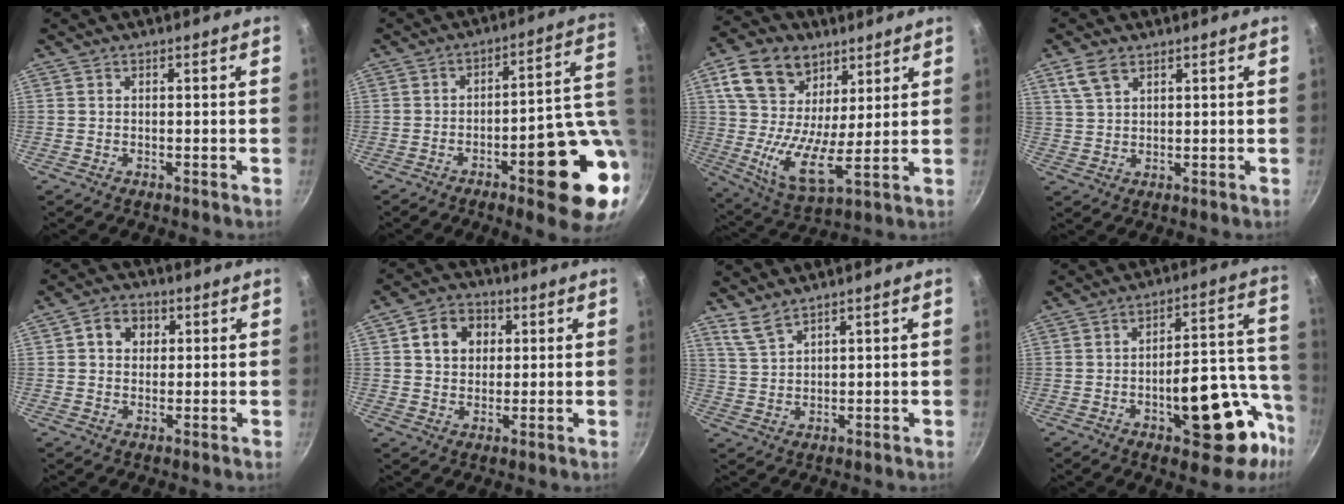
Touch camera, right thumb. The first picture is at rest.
{"total": 18.3, "force": [-3.6, 5.3, 17.1], "torque": [-0.185, 0.017, -0.044]}
{"total": 16.1, "force": [7.5, 10.0, 10.2], "torque": [-0.180, -0.029, 0.132]}
{"total": 5.0, "force": [3.0, 2.6, 3.0], "torque": [-0.053, -0.003, 0.064]}
{"total": 5.5, "force": [1.5, 4.5, 2.8], "torque": [-0.023, 0.005, 0.015]}
{"total": 8.3, "force": [2.4, 6.7, 4.3], "torque": [-0.046, 0.007, 0.031]}
{"total": 4.2, "force": [3.5, 1.0, 2.0], "torque": [-0.041, -0.017, 0.080]}
{"total": 20.7, "force": [-8.1, 9.4, 16.5], "torque": [-0.156, 0.053, -0.105]}